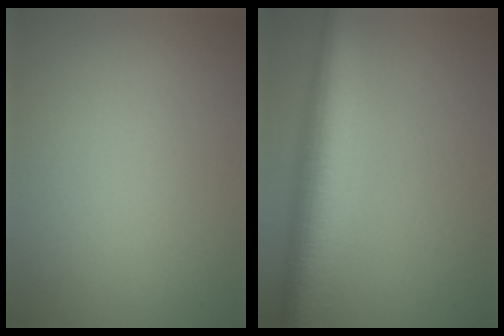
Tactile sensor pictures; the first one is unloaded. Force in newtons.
{"total": 9.3, "press": 9.3, "slide": 0.4}